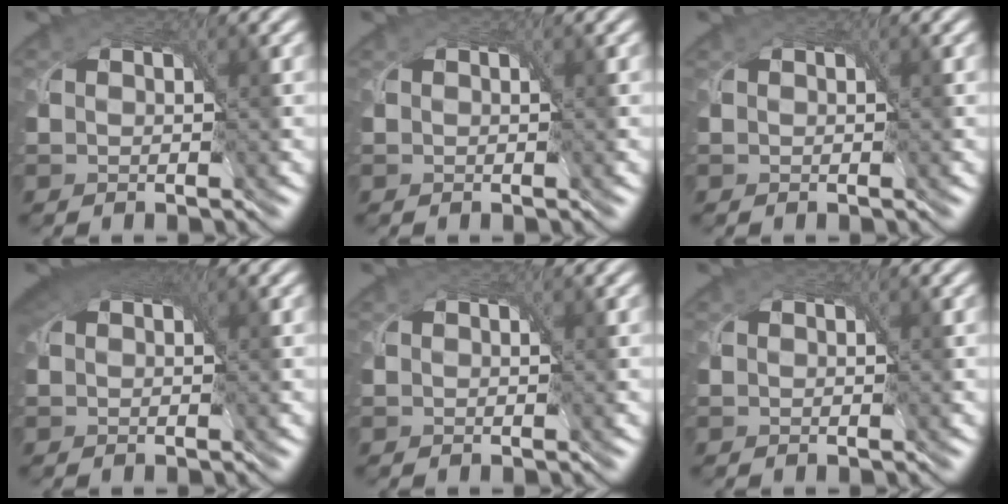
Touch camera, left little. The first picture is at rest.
{"total": 0.0}
{"total": 0.0}
{"total": 5.6, "force": [3.3, 2.7, 3.7], "torque": [-0.061, 0.020, 0.038]}
{"total": 0.0}
{"total": 0.0}